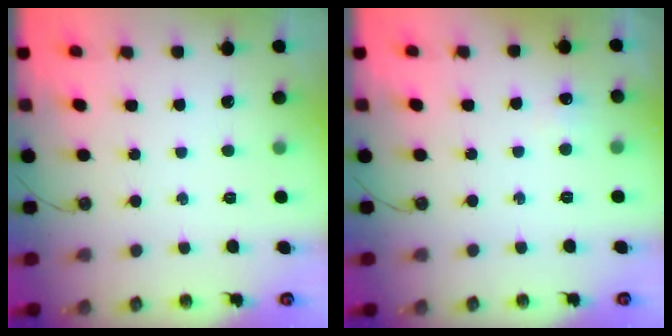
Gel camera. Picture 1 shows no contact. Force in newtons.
{"total": 4.4, "press": 4.3, "slide": 0.6}